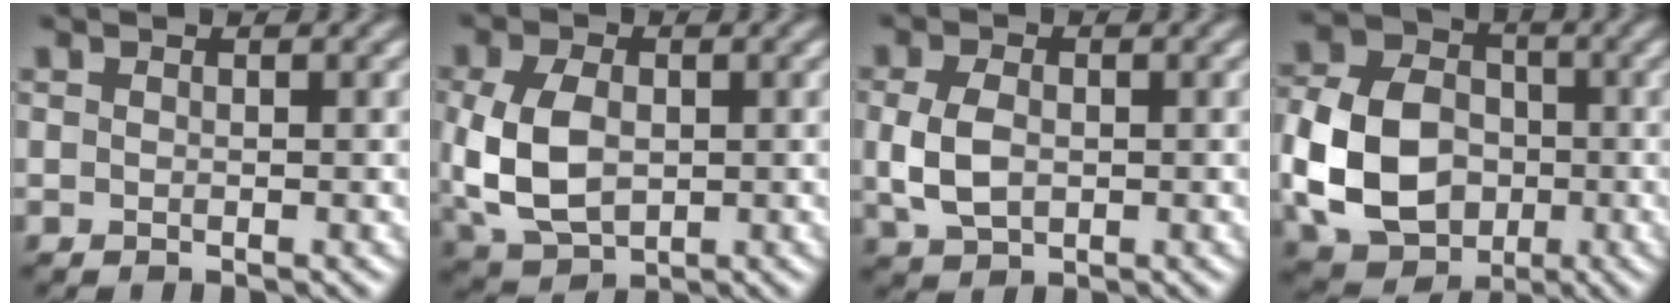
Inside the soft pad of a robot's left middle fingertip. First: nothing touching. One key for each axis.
{"total": 7.1, "fx": -0.1, "fy": 4.8, "fz": 5.1, "tx": -0.125, "ty": -0.006, "tz": 0.000}
{"total": 3.9, "fx": -0.1, "fy": 2.7, "fz": 2.8, "tx": -0.065, "ty": -0.001, "tz": -0.001}
{"total": 11.1, "fx": -1.8, "fy": 8.6, "fz": 6.7, "tx": -0.149, "ty": -0.004, "tz": -0.045}